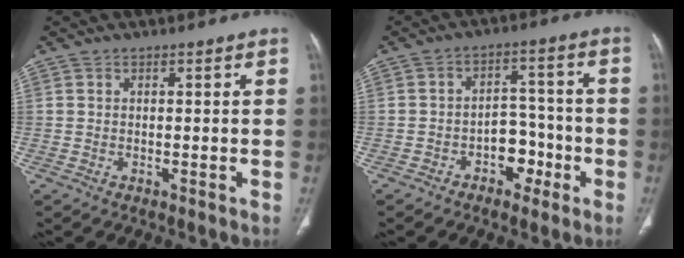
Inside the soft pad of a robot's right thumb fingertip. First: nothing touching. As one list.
[{"total": 6.7, "force": [-3.1, 4.8, 3.5], "torque": [-0.015, 0.041, -0.049]}]